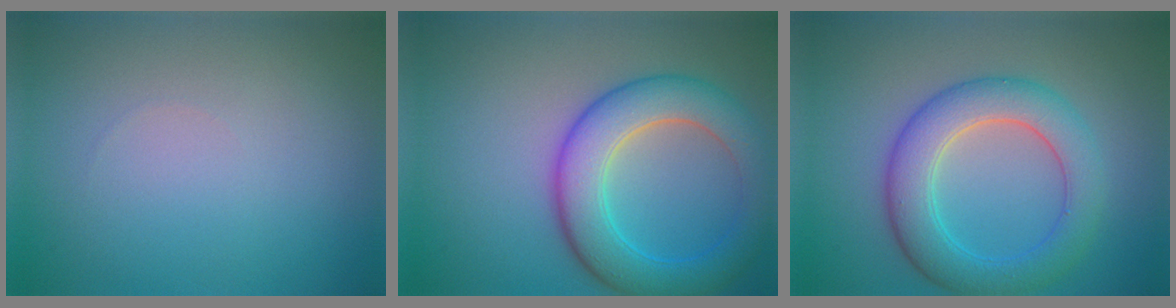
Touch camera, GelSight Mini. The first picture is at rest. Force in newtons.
{"total": 7.1, "press": 7.1, "slide": 0.3}
{"total": 5.9, "press": 5.9, "slide": 0.0}